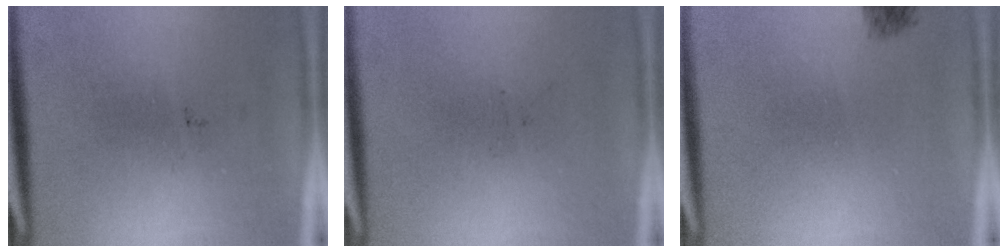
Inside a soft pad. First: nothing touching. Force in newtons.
{"total": 0.0}
{"total": 1.1}